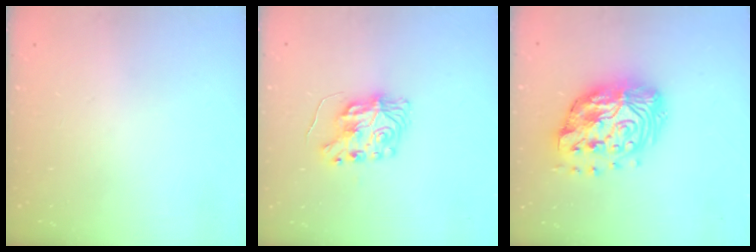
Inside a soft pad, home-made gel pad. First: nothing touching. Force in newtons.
{"total": 8.3, "press": 8.2, "slide": 0.2}
{"total": 18.2, "press": 18.1, "slide": 1.3}